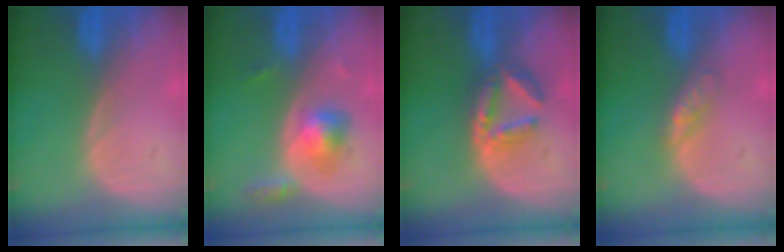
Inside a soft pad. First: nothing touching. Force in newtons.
{"total": 4.4, "press": 4.4, "slide": 0.2}
{"total": 6.0, "press": 5.7, "slide": 1.8}
{"total": 2.7, "press": 2.7, "slide": 0.3}